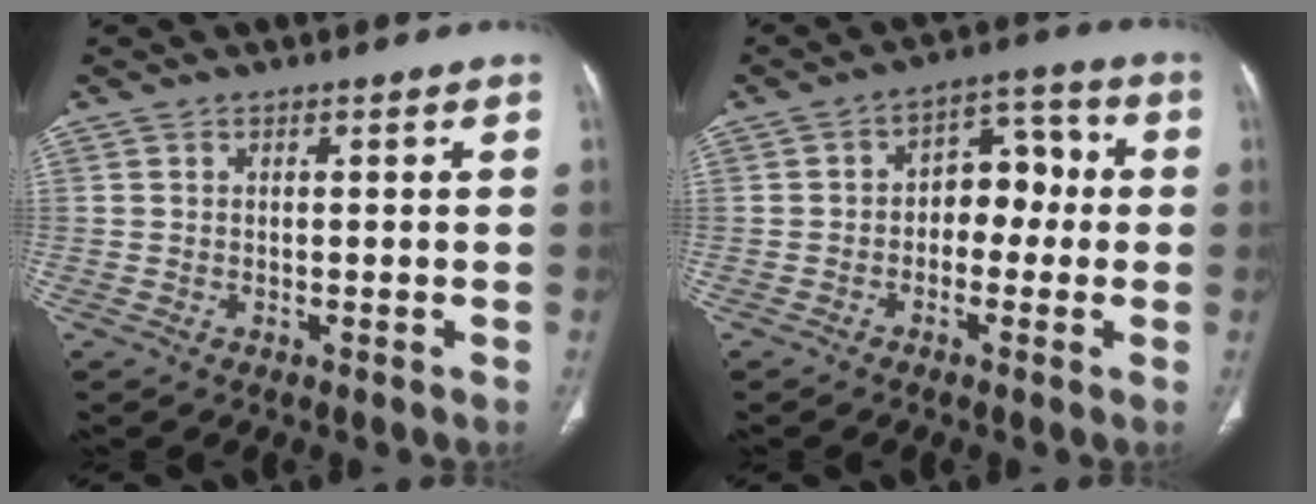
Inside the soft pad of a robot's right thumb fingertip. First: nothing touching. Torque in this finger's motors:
{"motor_torque": [-0.34, 0.41, 0.19, 0.37, 0.02]}